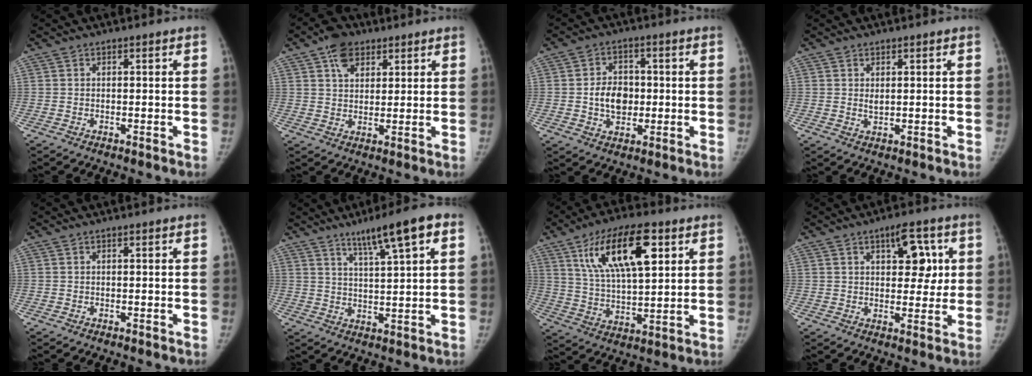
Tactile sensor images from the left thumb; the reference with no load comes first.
{"total": 6.7, "force": [3.6, 4.5, 3.3], "torque": [-0.034, -0.011, 0.060]}
{"total": 7.4, "force": [-0.5, 5.8, 4.6], "torque": [-0.047, 0.009, -0.009]}
{"total": 1.4, "force": [0.4, 0.9, 1.0], "torque": [-0.008, -0.004, 0.010]}
{"total": 0.0}
{"total": 10.3, "force": [5.6, 1.2, 8.5], "torque": [-0.130, -0.013, 0.089]}
{"total": 17.9, "force": [7.8, 7.2, 14.5], "torque": [-0.226, -0.018, 0.140]}
{"total": 8.5, "force": [2.8, 4.6, 6.6], "torque": [-0.056, -0.007, 0.036]}